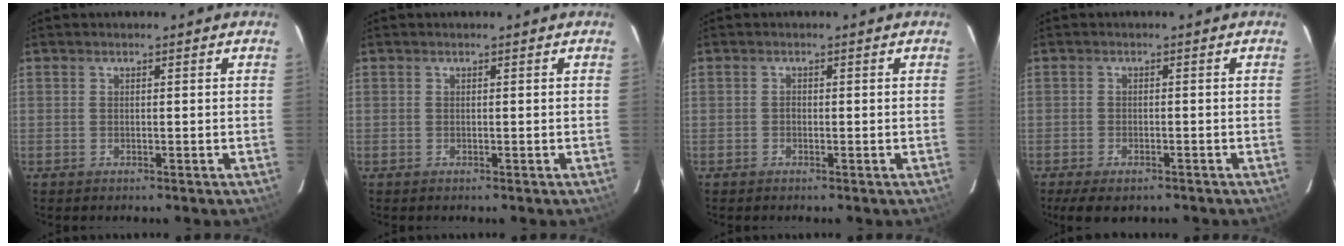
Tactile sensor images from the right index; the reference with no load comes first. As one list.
[{"total": 0.0}, {"total": 0.5, "force": [-0.3, 0.4, 0.2], "torque": [-0.001, 0.001, -0.008]}, {"total": 5.9, "force": [-4.3, 2.3, 3.3], "torque": [-0.081, -0.021, -0.069]}]